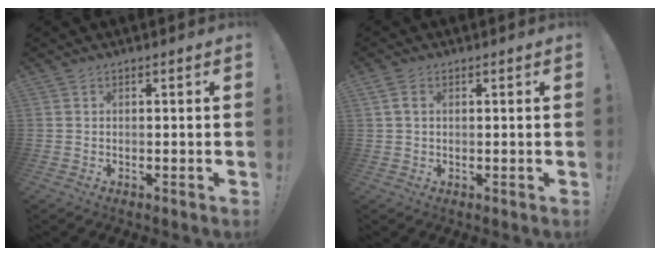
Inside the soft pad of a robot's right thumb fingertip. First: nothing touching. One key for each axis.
{"total": 2.8, "fx": 1.1, "fy": 1.6, "fz": 2.1, "tx": -0.034, "ty": 0.003, "tz": 0.020}